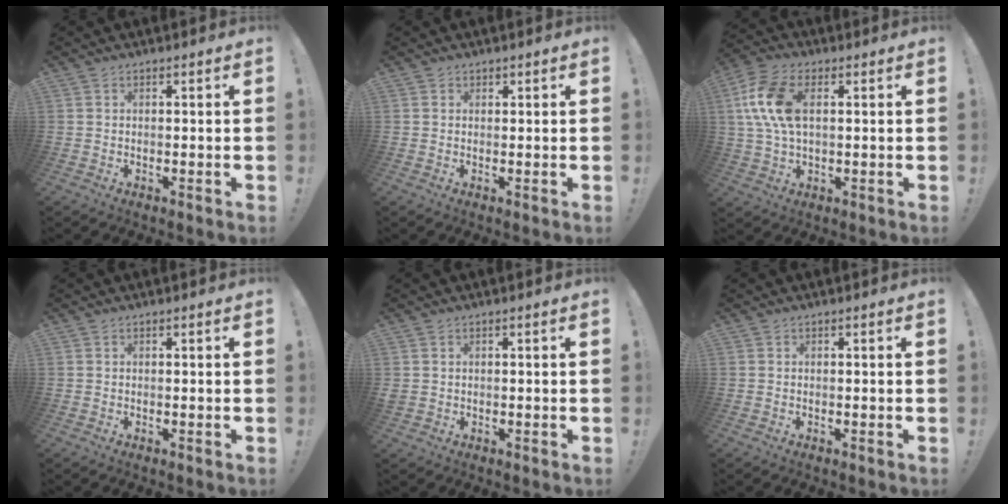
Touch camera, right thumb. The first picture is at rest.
{"total": 0.8, "force": [0.6, 0.5, 0.1], "torque": [0.001, -0.001, 0.011]}
{"total": 13.5, "force": [3.1, 7.9, 10.5], "torque": [-0.214, 0.011, 0.061]}
{"total": 0.0}
{"total": 1.1, "force": [0.4, 0.9, 0.4], "torque": [-0.014, 0.006, 0.009]}
{"total": 0.0}